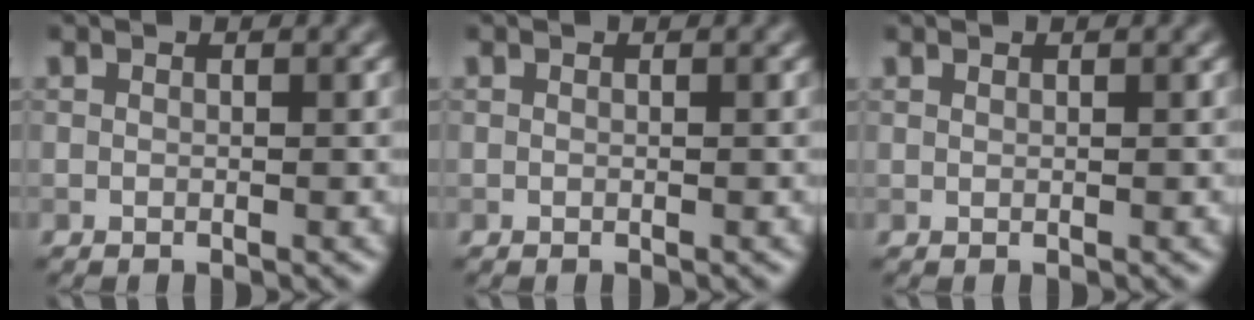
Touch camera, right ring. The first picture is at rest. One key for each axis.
{"total": 0.0}
{"total": 0.0}